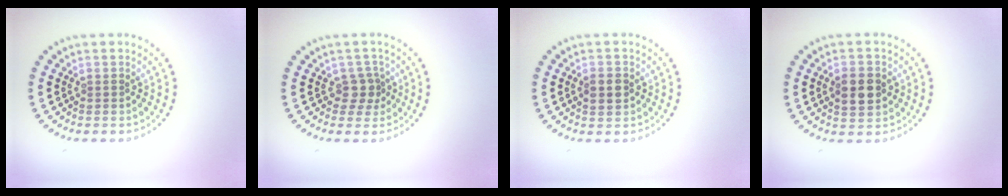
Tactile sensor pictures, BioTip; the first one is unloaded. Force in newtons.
{"total": 1.8, "press": 1.4, "slide": 1.1}
{"total": 2.3, "press": 2.3, "slide": 0.1}
{"total": 3.3, "press": 3.3, "slide": 0.1}